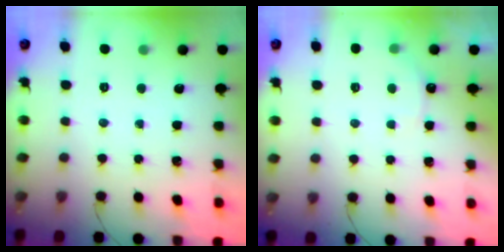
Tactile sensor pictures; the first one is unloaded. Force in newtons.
{"total": 4.7, "press": 4.6, "slide": 0.9}